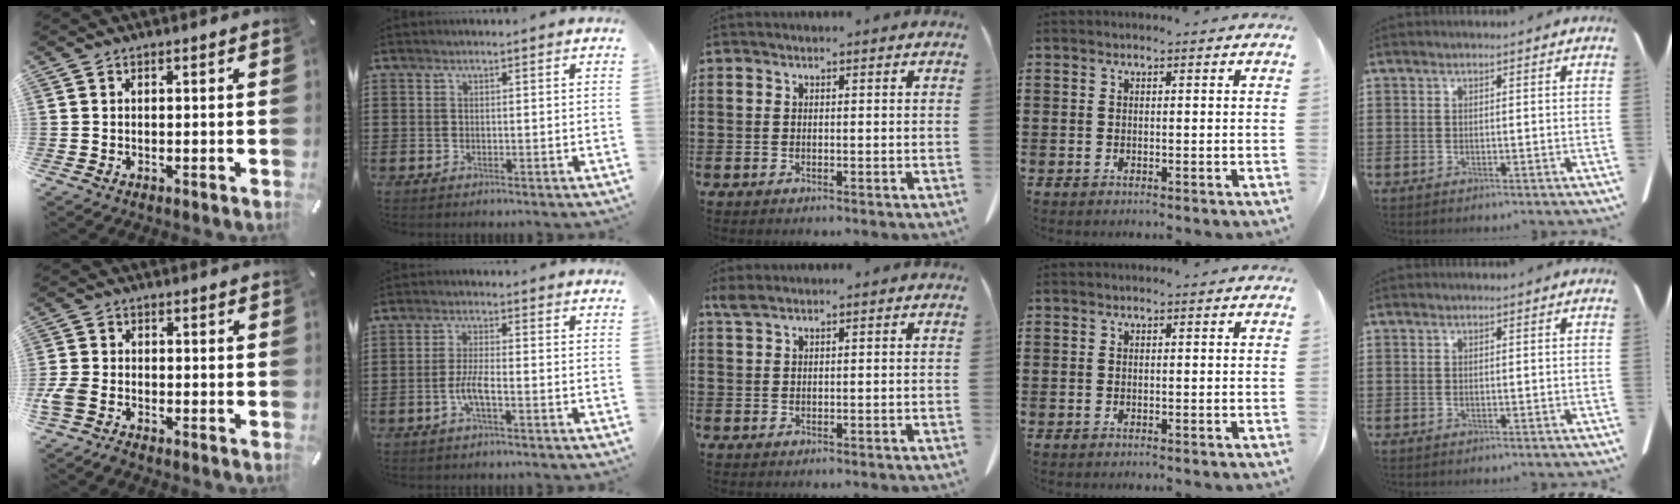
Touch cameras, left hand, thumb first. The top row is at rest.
{"thumb": {"total": 4.0, "force": [-2.6, 2.1, 2.2], "torque": [-0.063, 0.006, -0.054]}, "index": {"total": 4.2, "force": [-1.6, 0.9, 3.8], "torque": [-0.084, -0.002, -0.034]}, "middle": {"total": 1.9, "force": [1.5, 0.3, 1.1], "torque": [-0.026, -0.001, 0.029]}}